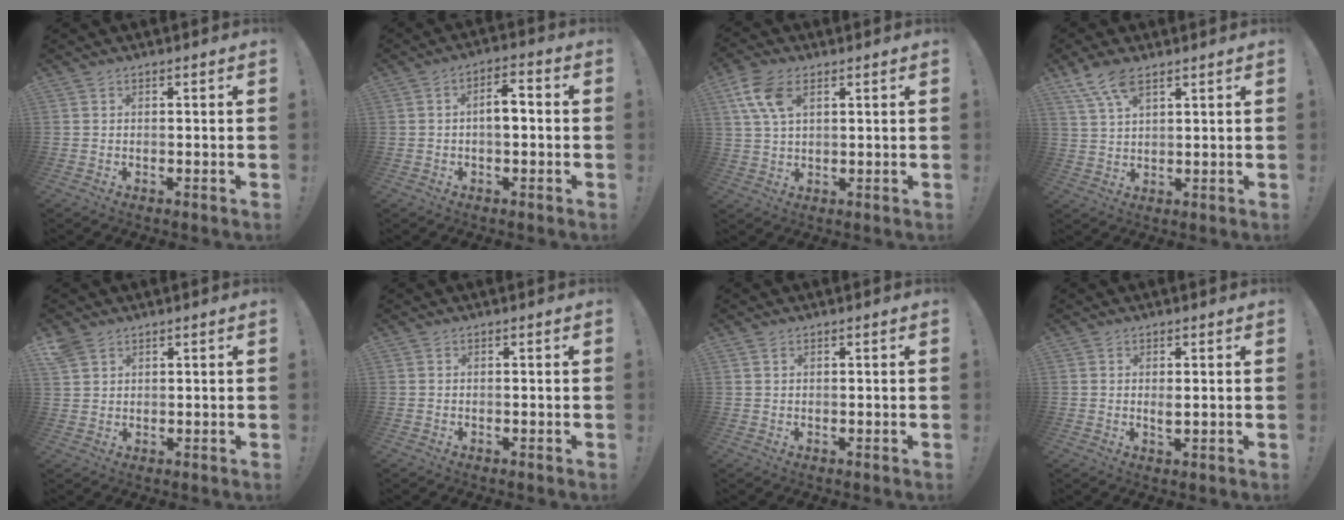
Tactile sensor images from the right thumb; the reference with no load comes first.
{"total": 5.7, "force": [-0.6, 2.7, 5.0], "torque": [-0.073, 0.008, -0.013]}
{"total": 9.8, "force": [4.4, 5.5, 6.7], "torque": [-0.135, -0.007, 0.084]}
{"total": 7.6, "force": [5.2, 2.7, 4.8], "torque": [-0.104, -0.017, 0.100]}
{"total": 4.0, "force": [2.9, 2.2, 1.6], "torque": [-0.038, -0.009, 0.059]}
{"total": 0.0}
{"total": 1.0, "force": [0.6, 0.6, 0.5], "torque": [-0.009, 0.000, 0.012]}
{"total": 2.0, "force": [1.0, 0.5, 1.6], "torque": [-0.019, -0.008, 0.015]}